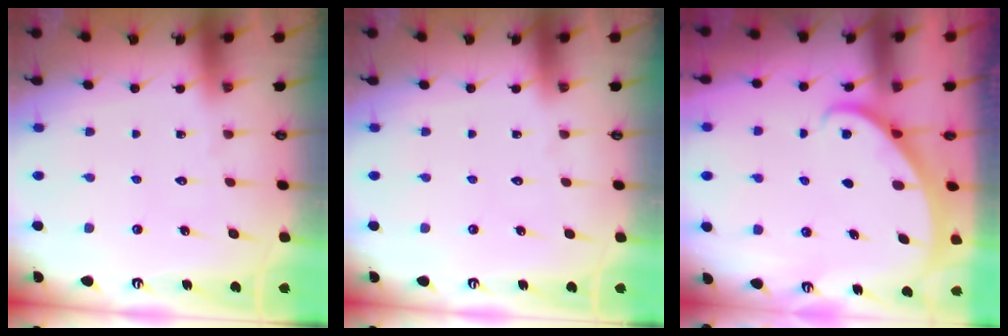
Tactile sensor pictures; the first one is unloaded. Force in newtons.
{"total": 0.0}
{"total": 1.8, "press": 1.8, "slide": 0.1}